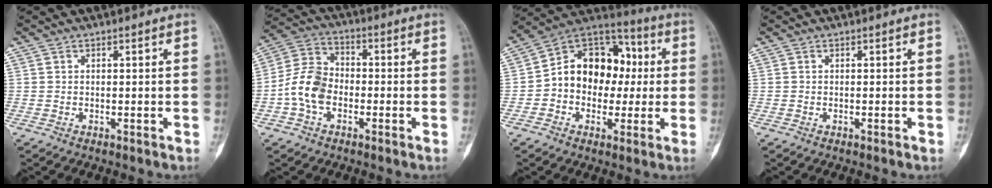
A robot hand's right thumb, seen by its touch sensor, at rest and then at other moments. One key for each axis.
{"total": 9.7, "fx": -2.4, "fy": 7.0, "fz": 6.3, "tx": -0.114, "ty": 0.031, "tz": -0.058}
{"total": 16.5, "fx": 0.2, "fy": 12.6, "fz": 10.6, "tx": -0.118, "ty": 0.043, "tz": -0.006}
{"total": 0.0}